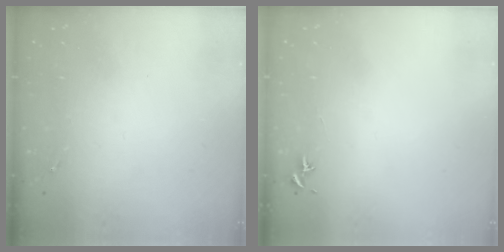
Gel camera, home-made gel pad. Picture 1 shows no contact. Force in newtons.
{"total": 0.7, "press": 0.7, "slide": 0.3}